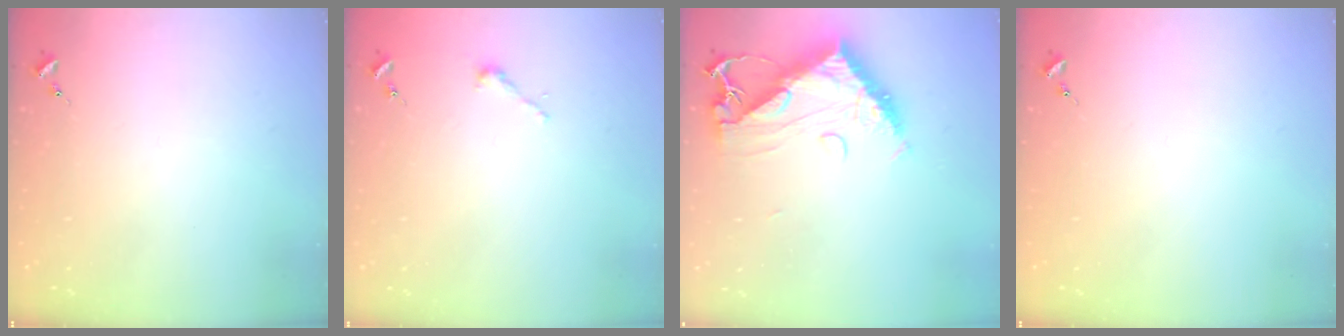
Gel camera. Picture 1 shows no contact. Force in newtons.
{"total": 2.5, "press": 2.5, "slide": 0.2}
{"total": 11.6, "press": 11.6, "slide": 1.1}
{"total": 0.0}